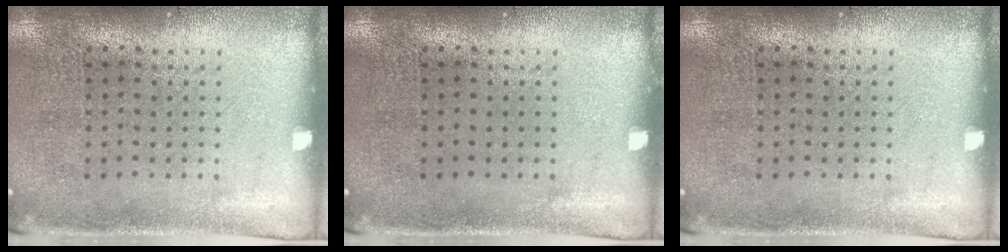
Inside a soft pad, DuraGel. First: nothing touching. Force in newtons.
{"total": 0.0}
{"total": 0.0}